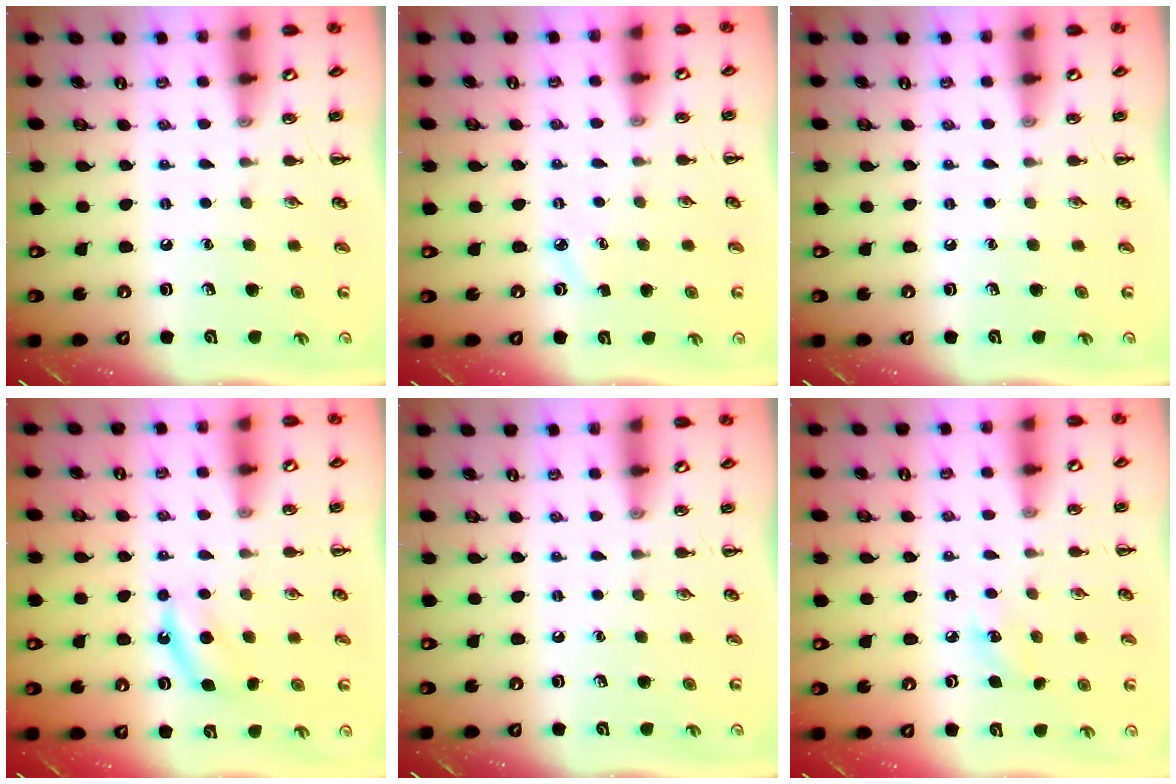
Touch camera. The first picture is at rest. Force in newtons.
{"total": 2.0, "press": 1.9, "slide": 0.7}
{"total": 0.0}
{"total": 5.9, "press": 5.7, "slide": 1.6}
{"total": 0.0}
{"total": 5.7, "press": 5.5, "slide": 1.4}